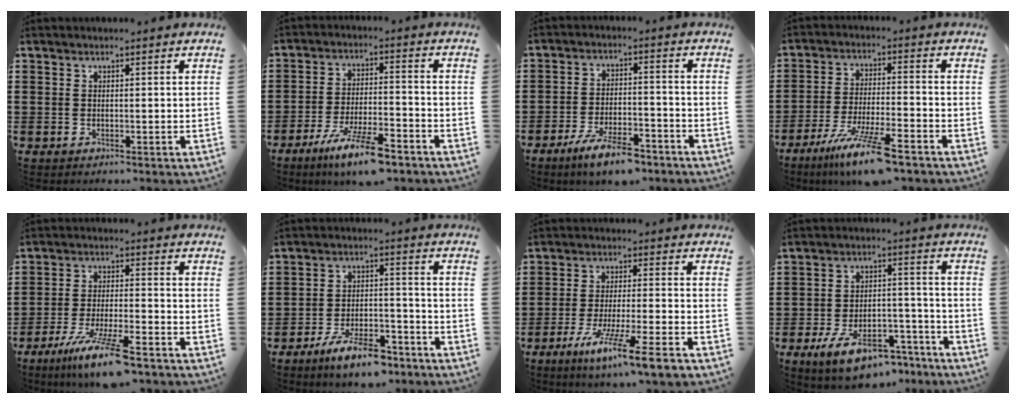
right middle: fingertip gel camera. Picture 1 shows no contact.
{"total": 9.2, "force": [-6.7, 1.6, 6.1], "torque": [-0.119, -0.001, -0.122]}
{"total": 7.3, "force": [-5.9, 1.6, 4.0], "torque": [-0.088, -0.003, -0.110]}
{"total": 10.4, "force": [-7.7, 0.8, 7.0], "torque": [-0.135, -0.005, -0.145]}
{"total": 10.0, "force": [-7.3, 0.8, 6.9], "torque": [-0.135, -0.007, -0.135]}
{"total": 8.5, "force": [-6.9, 2.1, 4.5], "torque": [-0.082, 0.014, -0.126]}
{"total": 8.9, "force": [-6.5, -0.1, 6.0], "torque": [-0.115, -0.014, -0.121]}
{"total": 9.4, "force": [-7.0, 3.1, 5.3], "torque": [-0.095, 0.022, -0.128]}